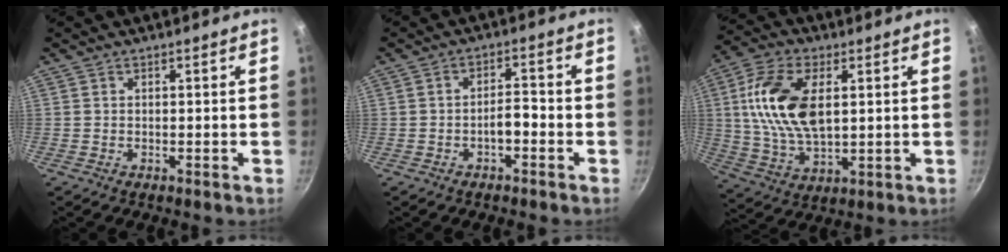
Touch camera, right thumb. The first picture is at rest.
{"total": 3.5, "force": [-1.7, 1.4, 2.7], "torque": [-0.035, 0.024, -0.028]}
{"total": 16.0, "force": [3.1, 8.7, 13.0], "torque": [-0.244, -0.004, 0.058]}